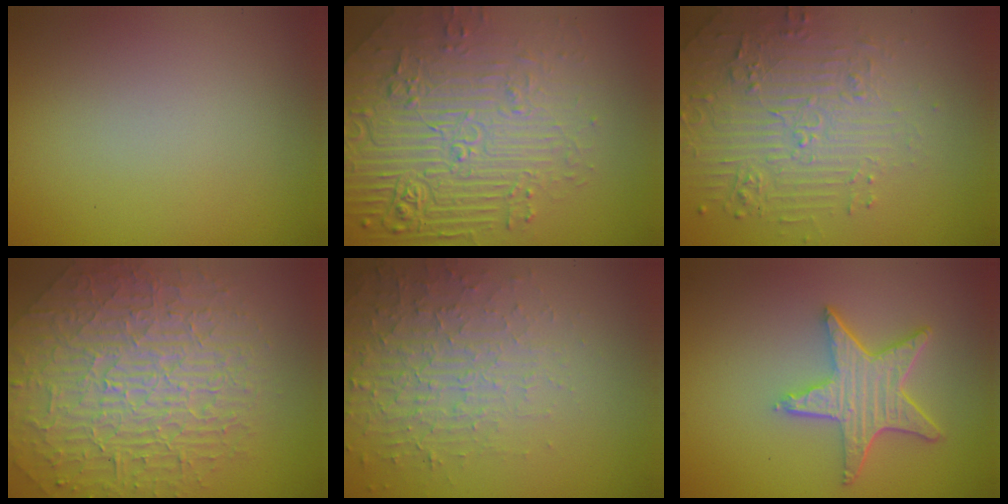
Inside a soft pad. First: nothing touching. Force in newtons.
{"total": 8.8, "press": 6.1, "slide": 6.4}
{"total": 5.0, "press": 3.7, "slide": 3.4}
{"total": 10.1, "press": 6.6, "slide": 7.6}
{"total": 5.1, "press": 3.4, "slide": 3.7}
{"total": 5.1, "press": 4.1, "slide": 3.1}